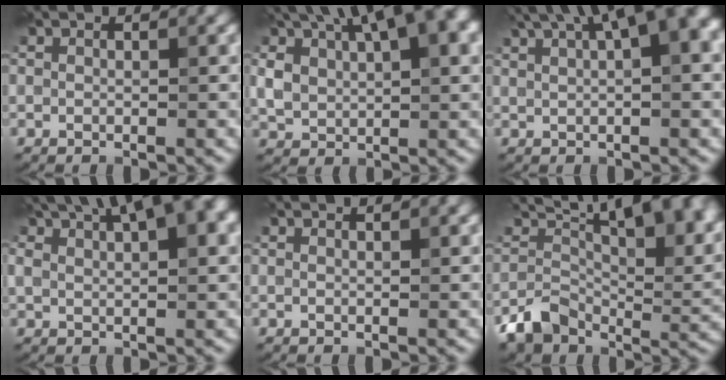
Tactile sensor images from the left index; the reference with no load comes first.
{"total": 11.8, "force": [5.3, 5.6, 9.0], "torque": [-0.169, 0.017, 0.097]}
{"total": 10.0, "force": [4.6, 3.5, 8.2], "torque": [-0.105, 0.033, 0.070]}
{"total": 10.3, "force": [5.5, 3.9, 7.8], "torque": [-0.124, 0.025, 0.085]}
{"total": 1.5, "force": [1.2, 0.3, 0.8], "torque": [-0.005, -0.003, 0.007]}
{"total": 11.4, "force": [2.8, 7.1, 8.4], "torque": [-0.135, -0.015, 0.054]}